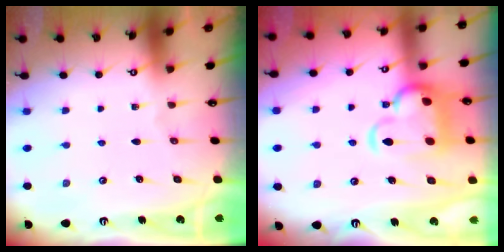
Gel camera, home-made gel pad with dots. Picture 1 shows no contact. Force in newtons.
{"total": 7.1, "press": 7.0, "slide": 1.1}